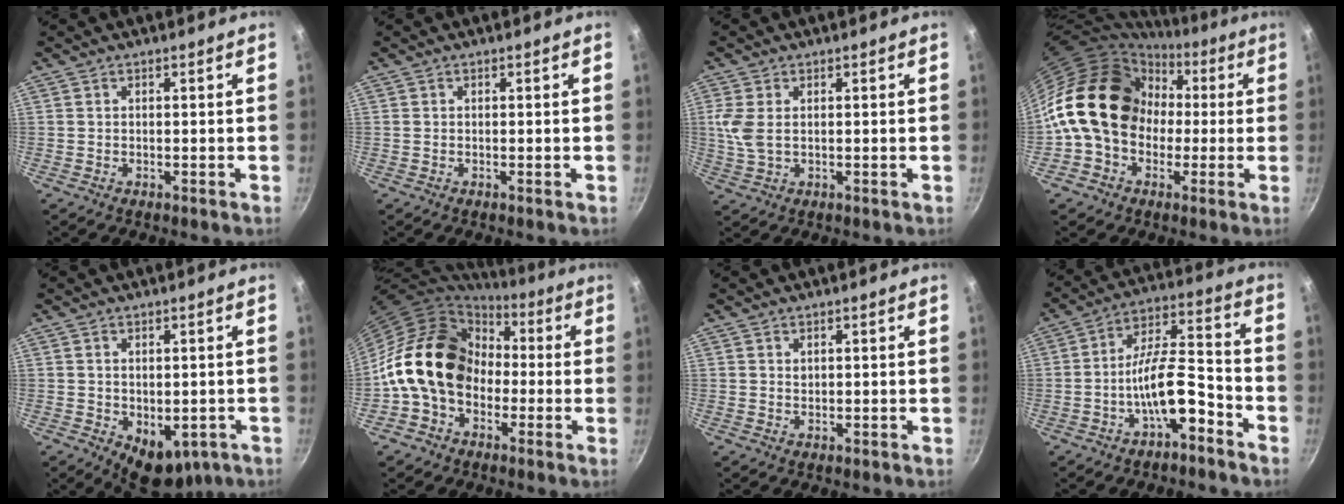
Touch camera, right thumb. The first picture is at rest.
{"total": 0.0}
{"total": 4.8, "force": [0.8, 2.7, 3.9], "torque": [-0.091, 0.000, 0.020]}
{"total": 19.1, "force": [1.0, 15.5, 11.1], "torque": [-0.160, 0.054, 0.011]}
{"total": 8.0, "force": [-2.2, 5.3, 5.6], "torque": [-0.046, -0.002, -0.014]}
{"total": 17.6, "force": [-1.1, 13.8, 10.9], "torque": [-0.158, 0.051, -0.033]}
{"total": 0.6, "force": [0.4, 0.4, 0.2], "torque": [-0.002, -0.003, 0.007]}
{"total": 11.4, "force": [-5.7, 4.1, 8.9], "torque": [-0.137, 0.059, -0.100]}